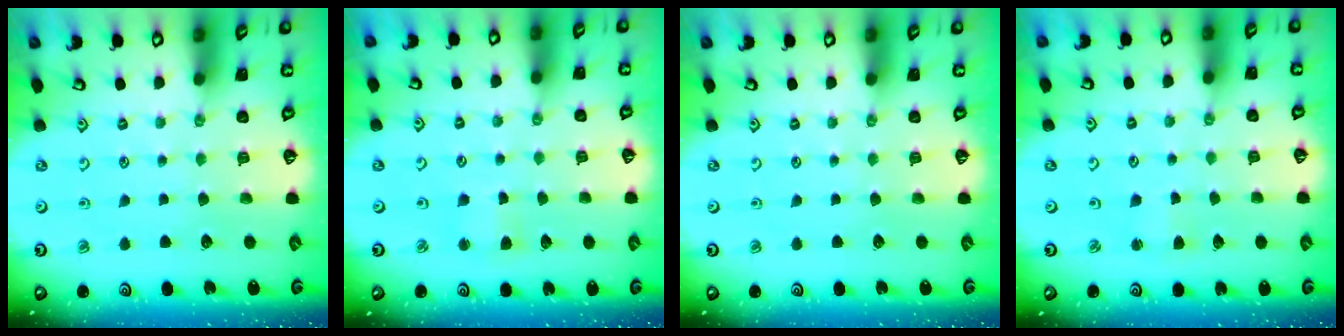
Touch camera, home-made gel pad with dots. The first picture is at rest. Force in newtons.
{"total": 2.8, "press": 2.8, "slide": 0.2}
{"total": 0.0}
{"total": 2.7, "press": 2.7, "slide": 0.2}